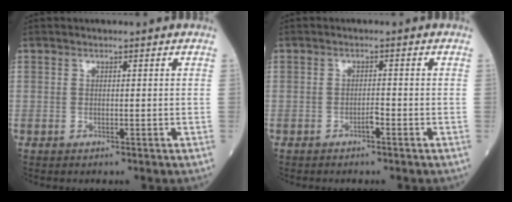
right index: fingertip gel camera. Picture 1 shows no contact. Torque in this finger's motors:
{"motor_torque": [0.11, 0.03, 0.13, 0.00]}